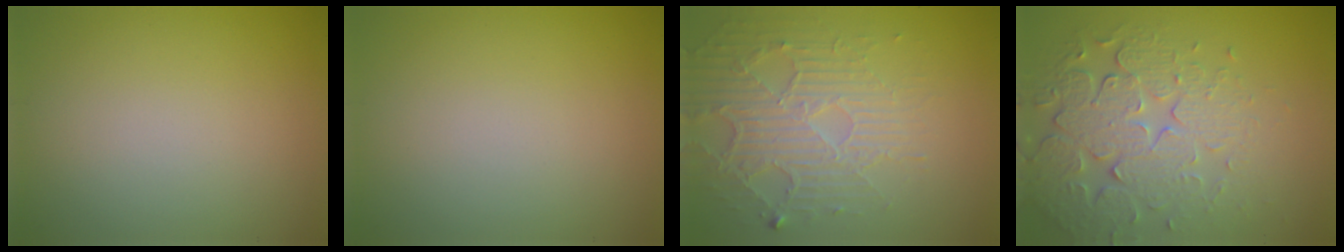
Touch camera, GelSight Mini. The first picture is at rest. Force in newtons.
{"total": 0.0}
{"total": 5.5, "press": 3.5, "slide": 4.3}
{"total": 6.4, "press": 4.9, "slide": 4.1}